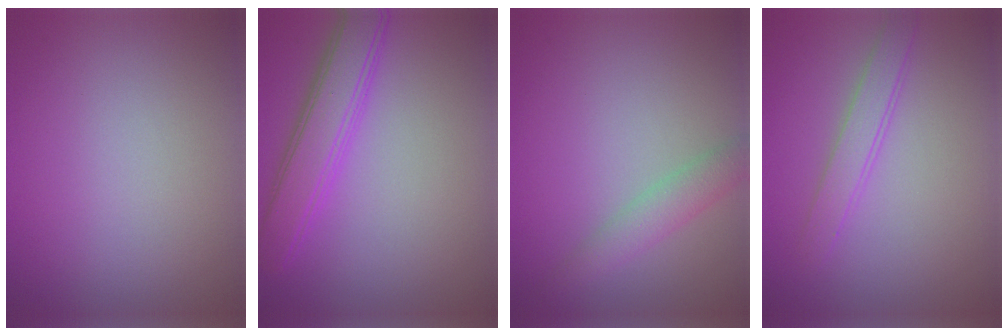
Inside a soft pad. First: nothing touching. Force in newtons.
{"total": 4.6, "press": 4.6, "slide": 0.1}
{"total": 2.3, "press": 2.3, "slide": 0.0}
{"total": 1.7, "press": 1.7, "slide": 0.1}